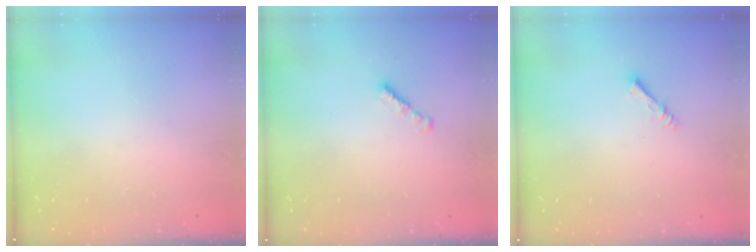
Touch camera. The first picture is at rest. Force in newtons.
{"total": 1.0, "press": 0.8, "slide": 0.5}
{"total": 1.6, "press": 1.5, "slide": 0.3}